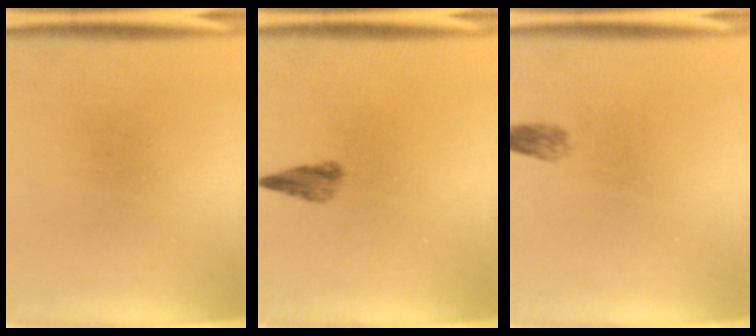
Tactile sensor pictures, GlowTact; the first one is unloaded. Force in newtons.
{"total": 2.2}
{"total": 1.5}